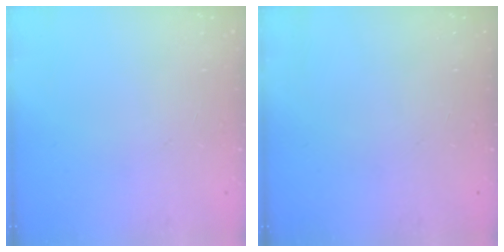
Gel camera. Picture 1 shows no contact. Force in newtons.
{"total": 0.0}